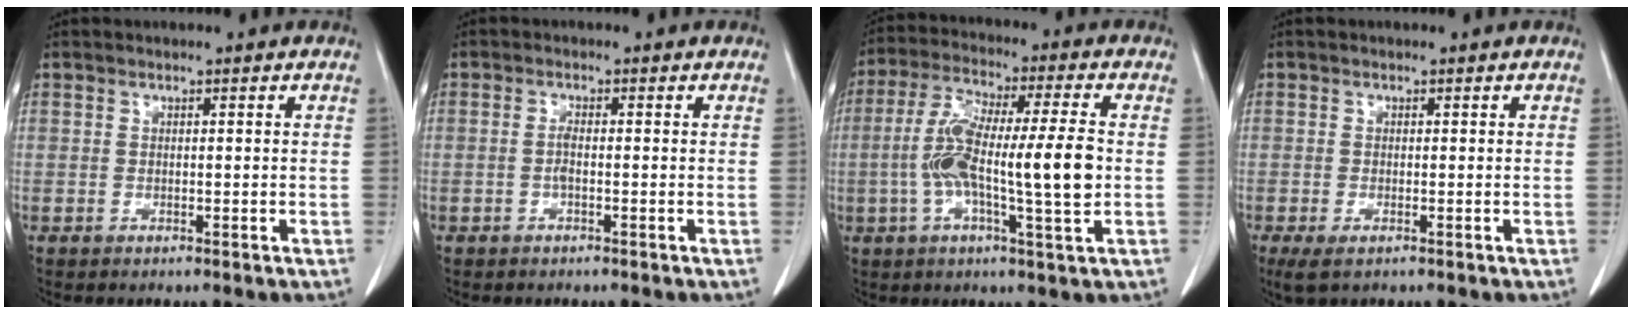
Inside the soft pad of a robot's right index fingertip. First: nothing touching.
{"total": 1.2, "force": [-0.3, 0.2, 1.2], "torque": [-0.020, 0.003, -0.005]}
{"total": 13.8, "force": [-1.0, 1.4, 13.7], "torque": [-0.254, 0.011, -0.020]}
{"total": 2.8, "force": [-1.6, 1.0, 2.1], "torque": [-0.044, -0.007, -0.024]}